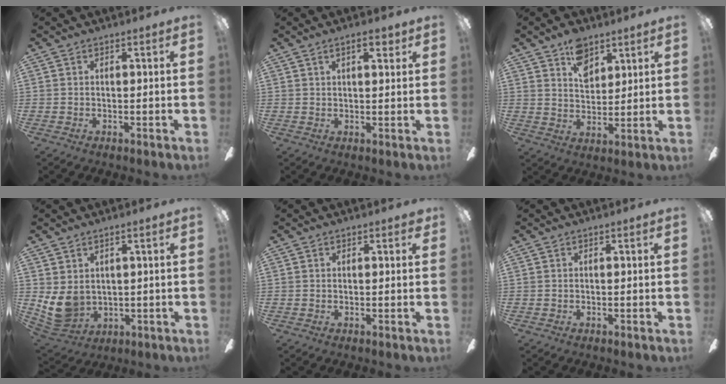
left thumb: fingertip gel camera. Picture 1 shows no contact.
{"total": 4.2, "force": [2.3, 1.4, 3.2], "torque": [-0.035, -0.010, 0.032]}
{"total": 8.5, "force": [5.6, 5.1, 3.8], "torque": [-0.044, -0.022, 0.097]}
{"total": 8.4, "force": [1.2, 6.3, 5.5], "torque": [-0.132, -0.014, 0.025]}
{"total": 1.0, "force": [0.6, 0.5, 0.5], "torque": [-0.003, 0.000, 0.010]}
{"total": 0.0}